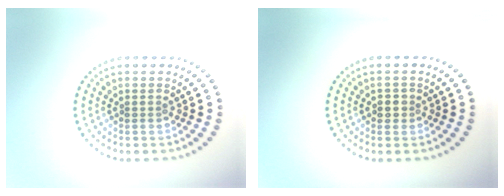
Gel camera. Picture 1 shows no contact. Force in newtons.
{"total": 1.0, "press": 0.9, "slide": 0.5}